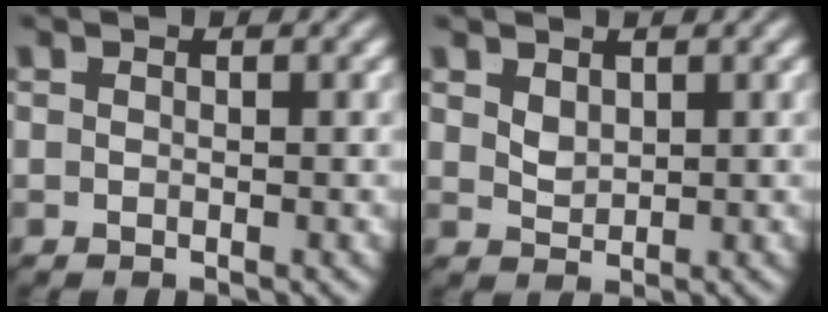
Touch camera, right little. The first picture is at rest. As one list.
[{"total": 1.2, "force": [1.0, 0.2, 0.7], "torque": [-0.014, -0.012, 0.034]}]